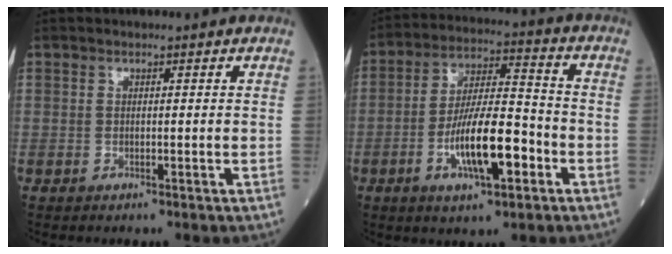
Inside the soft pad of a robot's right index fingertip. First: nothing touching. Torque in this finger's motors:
{"motor_torque": [0.54, -0.19, 0.66, 0.21]}